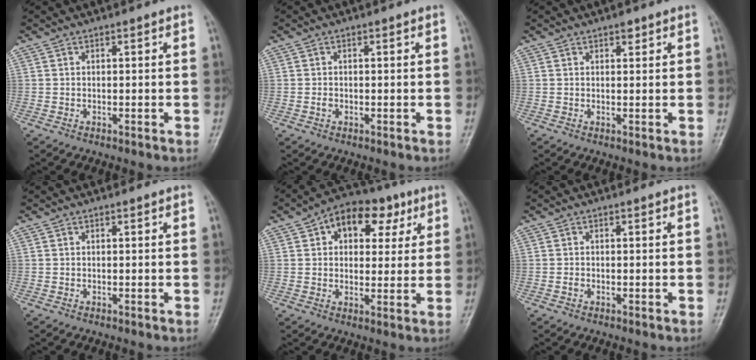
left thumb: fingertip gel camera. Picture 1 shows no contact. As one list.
[{"total": 0.9, "force": [-0.3, 0.7, 0.6], "torque": [-0.006, 0.001, -0.006]}, {"total": 1.4, "force": [0.9, 0.7, 0.8], "torque": [-0.005, -0.003, 0.011]}, {"total": 0.0}, {"total": 12.5, "force": [5.1, 8.2, 7.9], "torque": [-0.065, 0.007, 0.069]}, {"total": 0.8, "force": [-0.3, 0.5, 0.5], "torque": [-0.006, 0.000, -0.008]}]